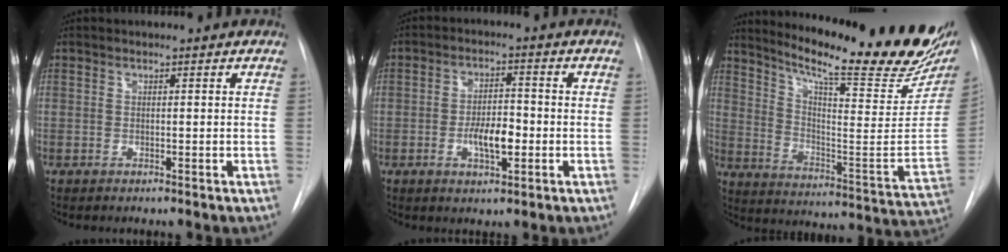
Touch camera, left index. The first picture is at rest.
{"total": 5.7, "force": [-2.0, 2.0, 5.0], "torque": [-0.087, -0.003, -0.032]}
{"total": 25.9, "force": [21.5, 3.1, 14.1], "torque": [-0.217, -0.083, 0.286]}